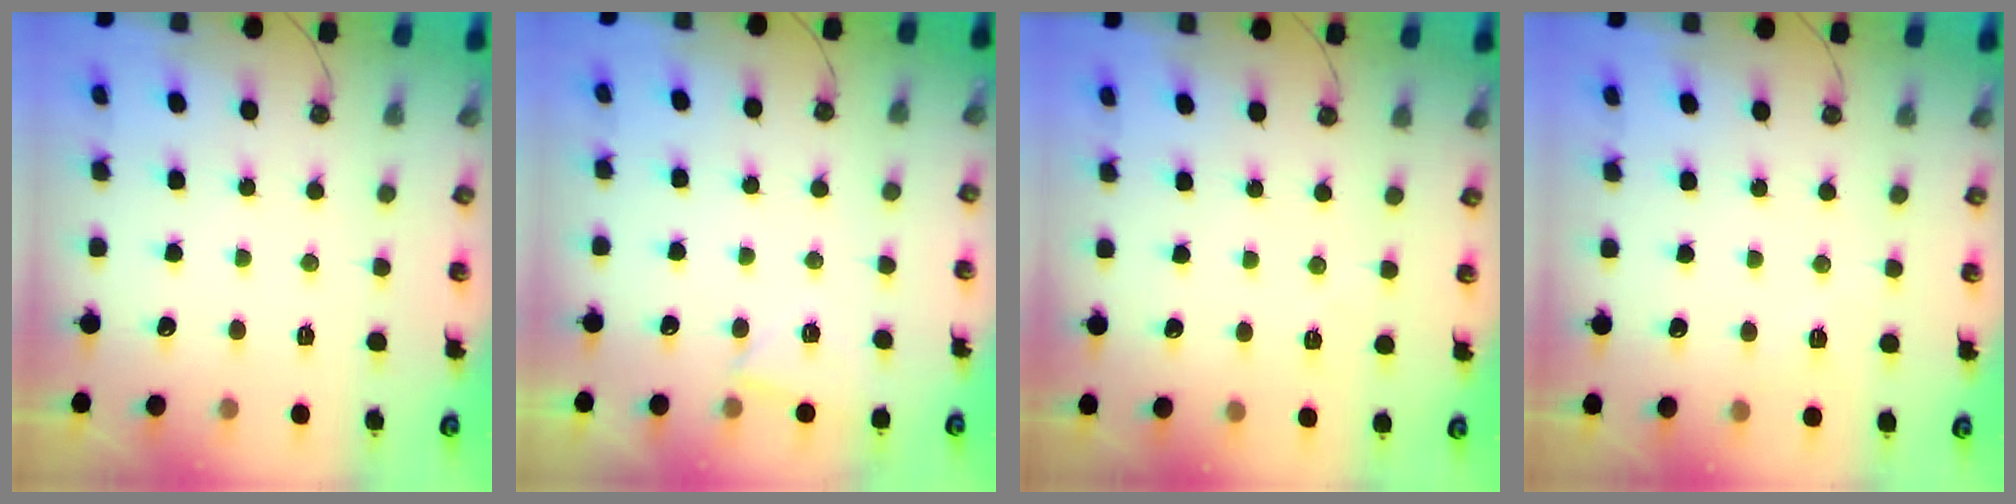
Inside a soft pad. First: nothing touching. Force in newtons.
{"total": 4.2, "press": 3.2, "slide": 2.8}
{"total": 3.0, "press": 2.6, "slide": 1.4}
{"total": 4.8, "press": 4.1, "slide": 2.4}